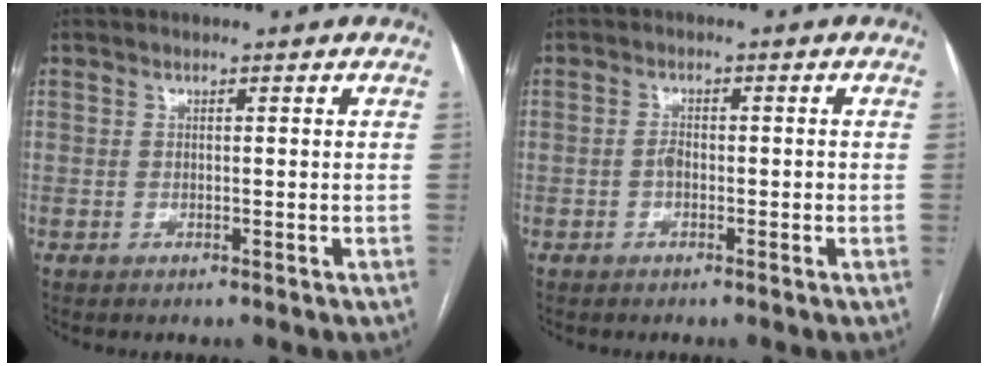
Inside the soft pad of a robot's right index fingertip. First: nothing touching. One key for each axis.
{"total": 1.6, "fx": -0.6, "fy": 0.9, "fz": 1.3, "tx": -0.023, "ty": 0.003, "tz": -0.010}